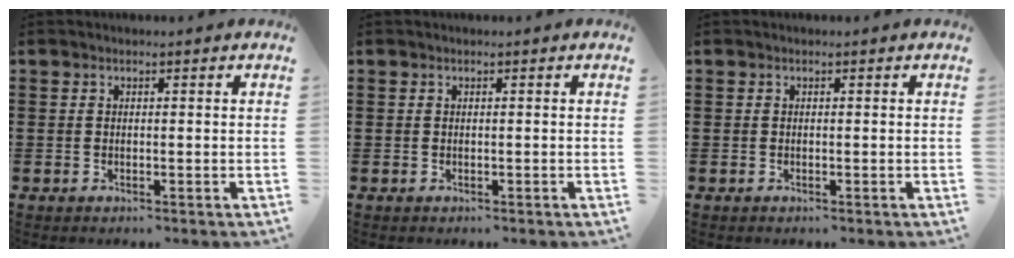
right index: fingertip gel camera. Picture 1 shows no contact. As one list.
[{"total": 0.0}, {"total": 0.0}]